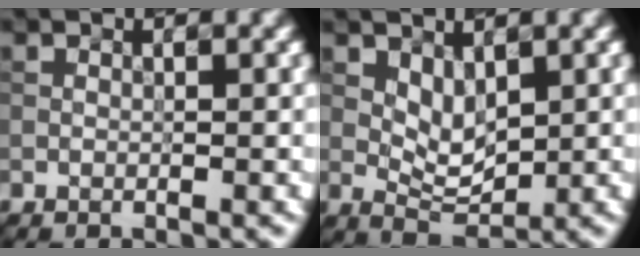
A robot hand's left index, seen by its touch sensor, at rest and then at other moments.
{"total": 2.6, "force": [1.1, 1.4, 1.8], "torque": [-0.034, -0.006, 0.027]}